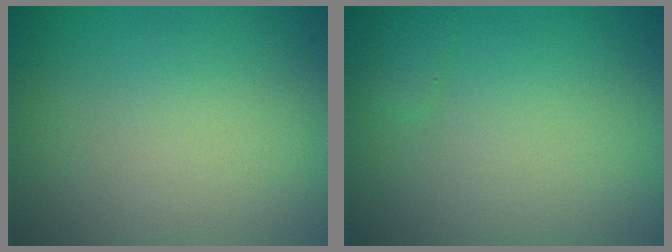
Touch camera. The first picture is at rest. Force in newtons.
{"total": 0.8, "press": 0.8, "slide": 0.0}